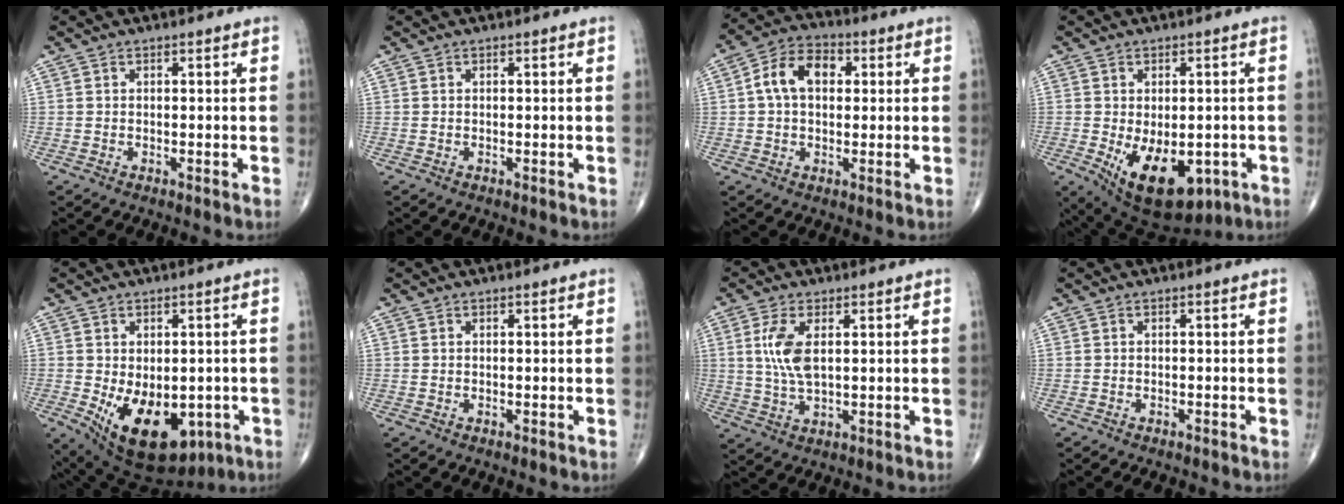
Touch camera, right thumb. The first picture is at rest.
{"total": 0.0}
{"total": 9.4, "force": [1.6, 6.3, 6.8], "torque": [-0.109, 0.023, 0.020]}
{"total": 14.9, "force": [-4.8, 8.4, 11.3], "torque": [-0.160, -0.010, -0.049]}
{"total": 16.2, "force": [-4.8, 9.9, 11.9], "torque": [-0.171, -0.011, -0.047]}
{"total": 0.0}
{"total": 7.0, "force": [1.5, 3.1, 6.1], "torque": [-0.137, -0.005, 0.035]}
{"total": 2.2, "force": [-1.9, 0.7, 0.9], "torque": [-0.014, 0.006, -0.021]}